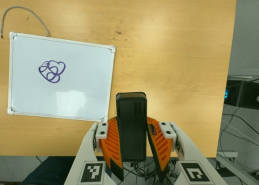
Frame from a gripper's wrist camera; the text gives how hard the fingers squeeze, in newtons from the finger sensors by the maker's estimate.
{"total": 9.0, "left": 7.7, "right": 10.2}